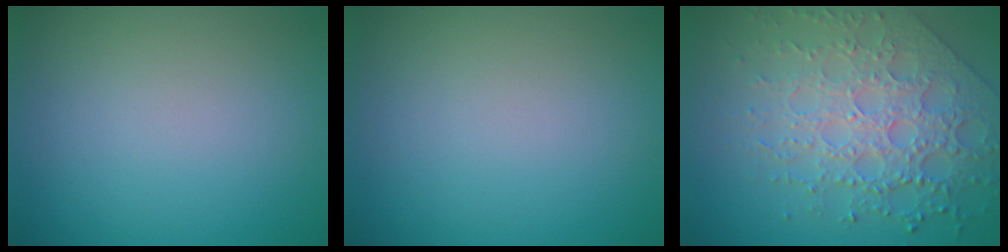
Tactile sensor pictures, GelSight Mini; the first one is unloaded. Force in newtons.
{"total": 0.0}
{"total": 7.3, "press": 5.3, "slide": 4.9}